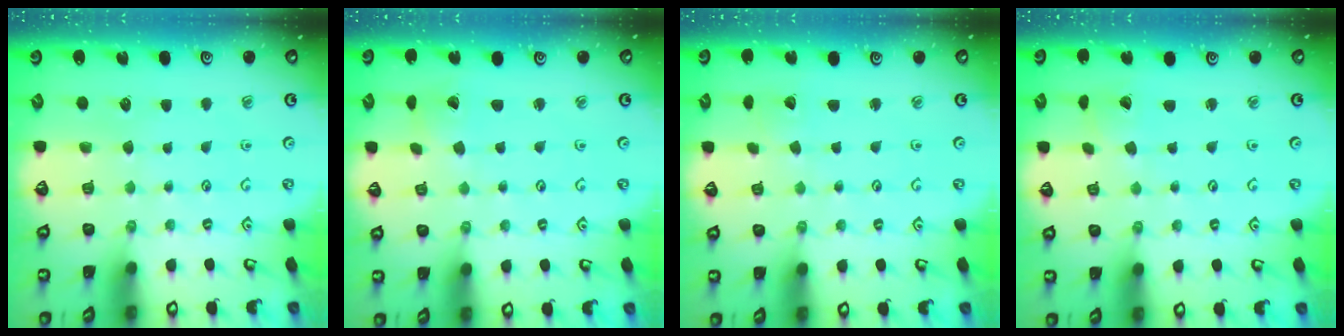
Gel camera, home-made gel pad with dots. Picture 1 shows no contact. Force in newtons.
{"total": 2.7, "press": 2.7, "slide": 0.5}
{"total": 2.4, "press": 2.4, "slide": 0.2}
{"total": 1.9, "press": 1.8, "slide": 0.3}